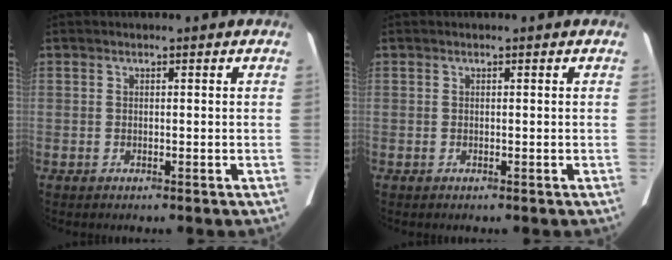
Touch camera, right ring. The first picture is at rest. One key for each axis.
{"total": 0.0}